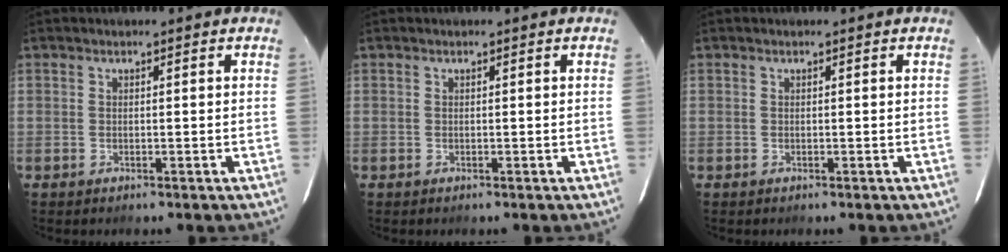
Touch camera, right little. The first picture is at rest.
{"total": 0.0}
{"total": 0.0}